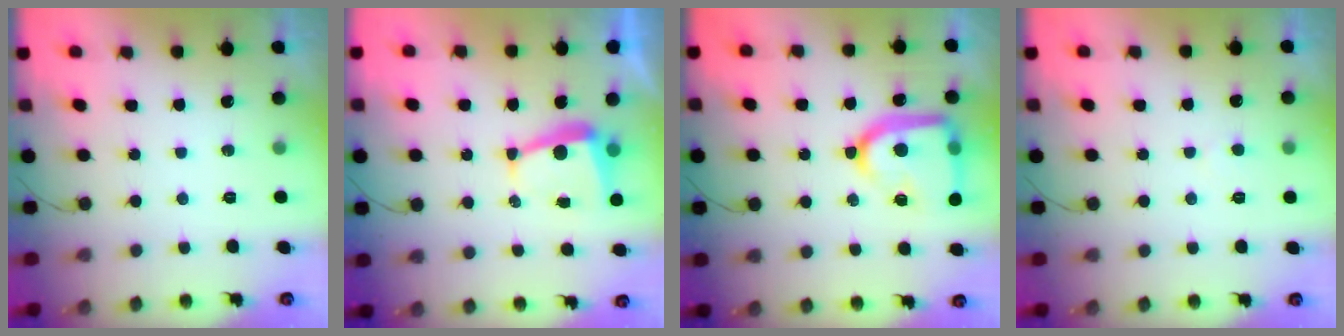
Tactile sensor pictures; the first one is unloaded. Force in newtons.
{"total": 7.2, "press": 7.1, "slide": 1.0}
{"total": 20.2, "press": 20.1, "slide": 1.9}
{"total": 2.2, "press": 2.2, "slide": 0.2}